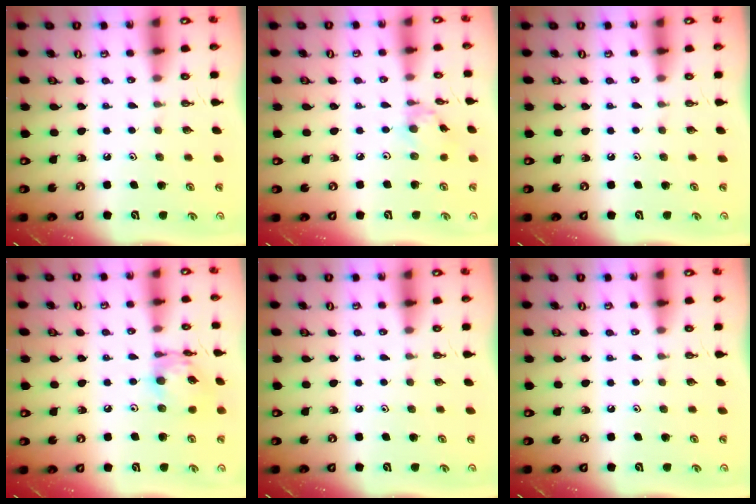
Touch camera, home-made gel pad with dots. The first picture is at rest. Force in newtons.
{"total": 2.4, "press": 2.4, "slide": 0.2}
{"total": 0.0}
{"total": 12.9, "press": 12.8, "slide": 1.1}
{"total": 0.0}
{"total": 0.0}